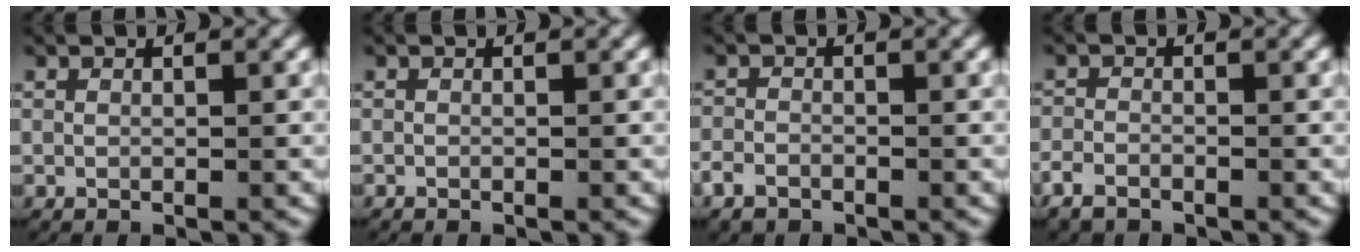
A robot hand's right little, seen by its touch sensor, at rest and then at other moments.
{"total": 0.0}
{"total": 2.2, "force": [-1.5, 1.6, 0.6], "torque": [-0.022, -0.008, -0.025]}
{"total": 2.4, "force": [-1.8, 1.5, 0.7], "torque": [-0.028, -0.010, -0.030]}